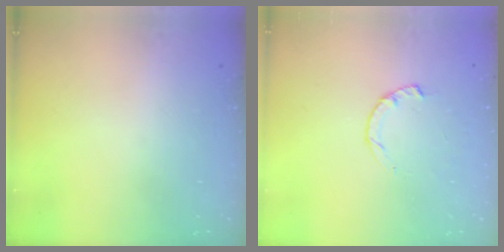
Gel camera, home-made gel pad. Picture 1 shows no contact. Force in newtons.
{"total": 2.3, "press": 2.3, "slide": 0.4}